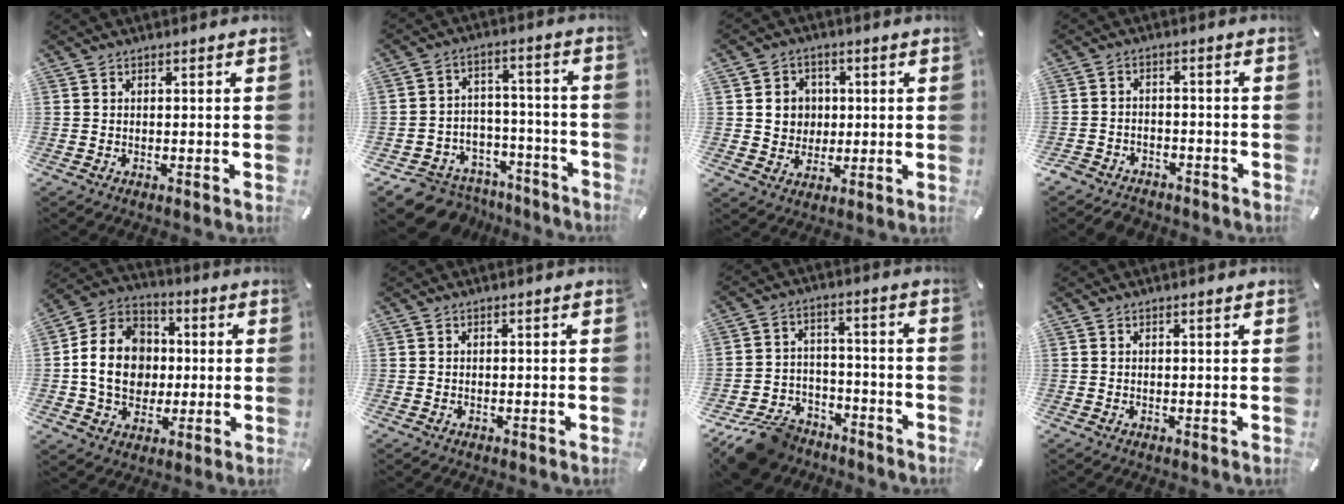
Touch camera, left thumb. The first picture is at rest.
{"total": 8.5, "force": [-5.5, 6.4, 1.2], "torque": [-0.016, 0.031, -0.090]}
{"total": 6.7, "force": [0.9, 6.5, 1.4], "torque": [-0.024, 0.004, 0.018]}
{"total": 4.6, "force": [-3.8, 2.4, 0.8], "torque": [-0.023, 0.018, -0.078]}
{"total": 14.7, "force": [-0.8, 12.6, 7.6], "torque": [-0.160, 0.022, -0.010]}
{"total": 0.0}
{"total": 11.8, "force": [-9.1, 6.6, 3.7], "torque": [-0.061, 0.066, -0.164]}
{"total": 0.6, "force": [0.3, 0.0, 0.5], "torque": [-0.008, 0.000, 0.005]}